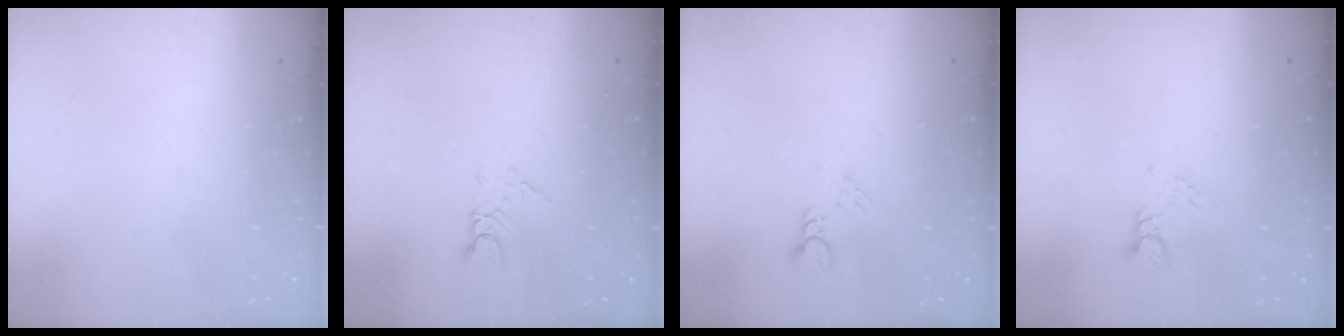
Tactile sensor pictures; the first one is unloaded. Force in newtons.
{"total": 3.1, "press": 3.1, "slide": 0.1}
{"total": 3.7, "press": 3.6, "slide": 0.5}
{"total": 3.2, "press": 3.2, "slide": 0.2}